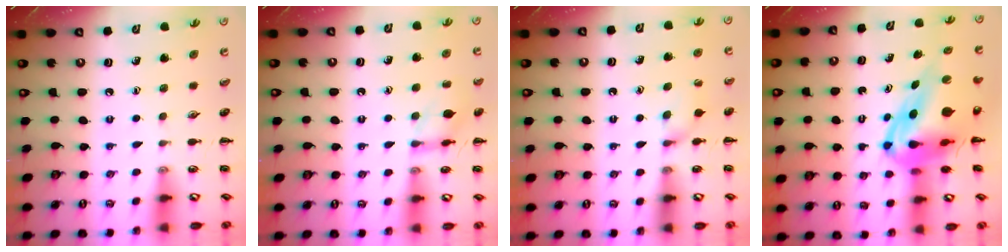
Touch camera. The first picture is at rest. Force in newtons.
{"total": 10.0, "press": 10.0, "slide": 0.6}
{"total": 7.1, "press": 6.8, "slide": 2.0}
{"total": 10.6, "press": 10.0, "slide": 3.4}